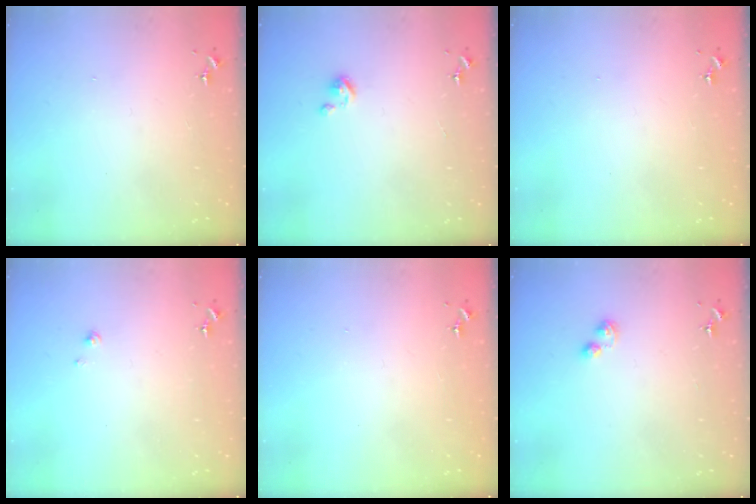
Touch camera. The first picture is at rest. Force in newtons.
{"total": 3.3, "press": 3.3, "slide": 0.3}
{"total": 0.0}
{"total": 1.4, "press": 1.4, "slide": 0.1}
{"total": 0.0}
{"total": 3.4, "press": 3.4, "slide": 0.4}